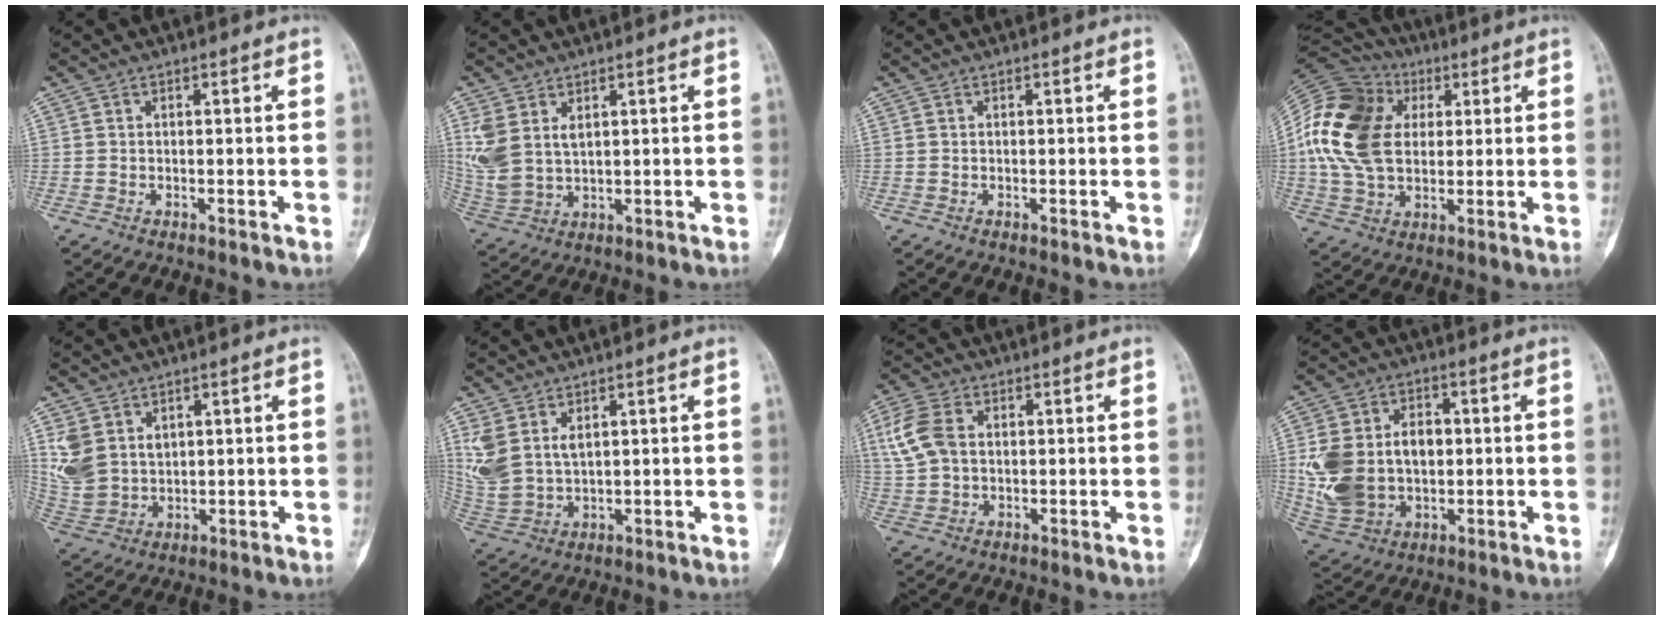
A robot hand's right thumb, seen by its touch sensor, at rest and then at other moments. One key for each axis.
{"total": 8.1, "fx": 3.0, "fy": 5.1, "fz": 5.5, "tx": -0.124, "ty": -0.009, "tz": 0.077}
{"total": 0.0}
{"total": 20.2, "fx": 3.5, "fy": 14.2, "fz": 13.9, "tx": -0.274, "ty": 0.010, "tz": 0.062}
{"total": 8.1, "fx": 3.3, "fy": 6.1, "fz": 4.3, "tx": -0.082, "ty": -0.011, "tz": 0.089}
{"total": 8.1, "fx": 3.6, "fy": 4.8, "fz": 5.5, "tx": -0.120, "ty": -0.012, "tz": 0.090}
{"total": 8.6, "fx": 1.9, "fy": 5.9, "fz": 5.9, "tx": -0.133, "ty": 0.008, "tz": 0.039}
{"total": 16.8, "fx": 0.6, "fy": 12.2, "fz": 11.6, "tx": -0.211, "ty": 0.010, "tz": 0.029}